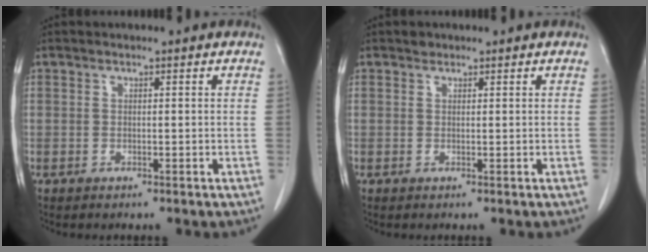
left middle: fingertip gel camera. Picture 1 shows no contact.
{"total": 0.7, "force": [0.6, 0.4, 0.1], "torque": [-0.005, 0.000, 0.008]}